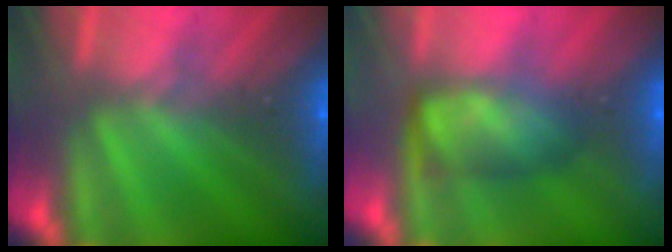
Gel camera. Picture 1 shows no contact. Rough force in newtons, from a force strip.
{"total": 4.7}